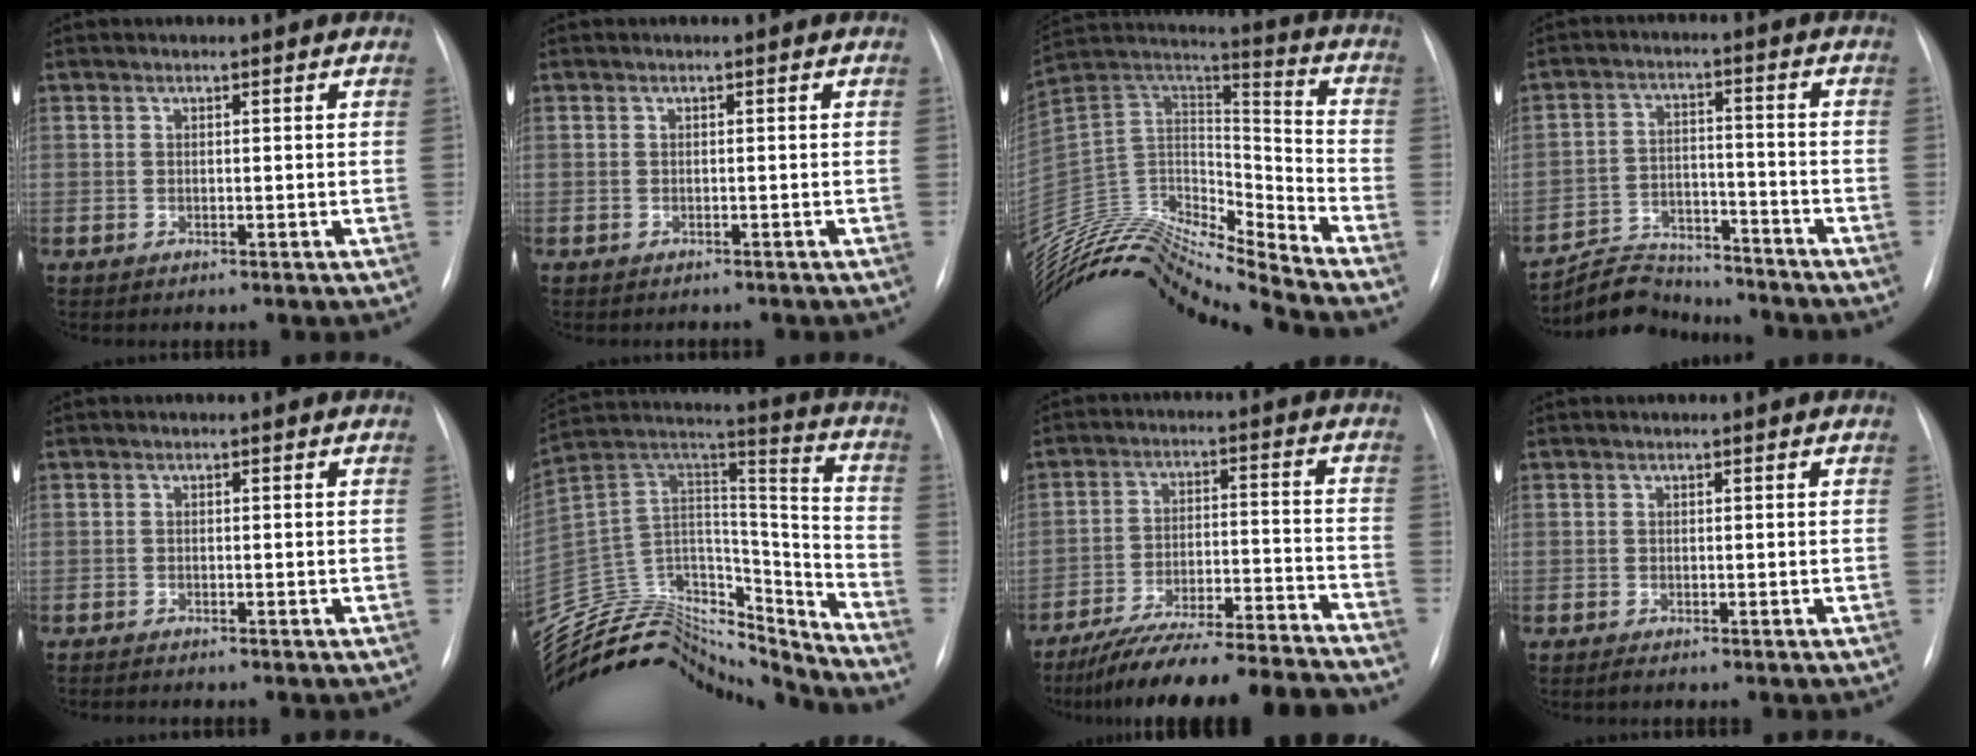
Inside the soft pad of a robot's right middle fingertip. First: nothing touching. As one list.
[{"total": 1.6, "force": [-1.5, 0.5, 0.4], "torque": [-0.012, -0.005, -0.015]}, {"total": 21.7, "force": [-20.7, 1.1, 6.4], "torque": [-0.114, 0.052, -0.360]}, {"total": 9.8, "force": [-9.6, 2.2, 0.3], "torque": [-0.006, 0.028, -0.164]}, {"total": 1.5, "force": [-1.4, 0.0, 0.6], "torque": [-0.010, -0.002, -0.019]}, {"total": 23.8, "force": [-22.6, 6.1, 4.1], "torque": [-0.087, 0.076, -0.367]}, {"total": 20.6, "force": [-19.0, 0.5, 8.0], "torque": [-0.124, -0.004, -0.286]}, {"total": 0.6, "force": [-0.5, 0.0, 0.3], "torque": [-0.008, -0.002, -0.008]}]